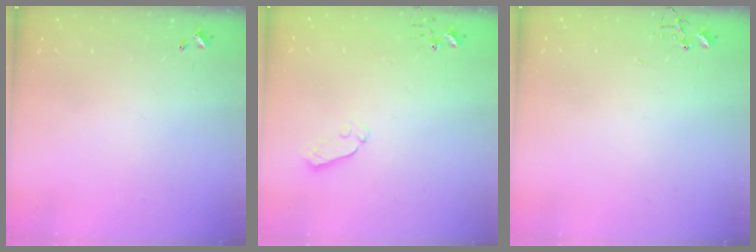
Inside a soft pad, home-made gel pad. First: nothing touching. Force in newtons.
{"total": 5.0, "press": 5.0, "slide": 0.4}
{"total": 0.0}